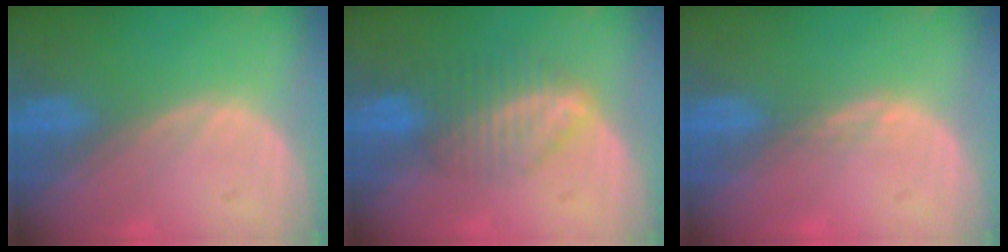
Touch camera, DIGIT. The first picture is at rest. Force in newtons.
{"total": 6.9, "press": 6.0, "slide": 3.5}
{"total": 1.0, "press": 0.8, "slide": 0.7}